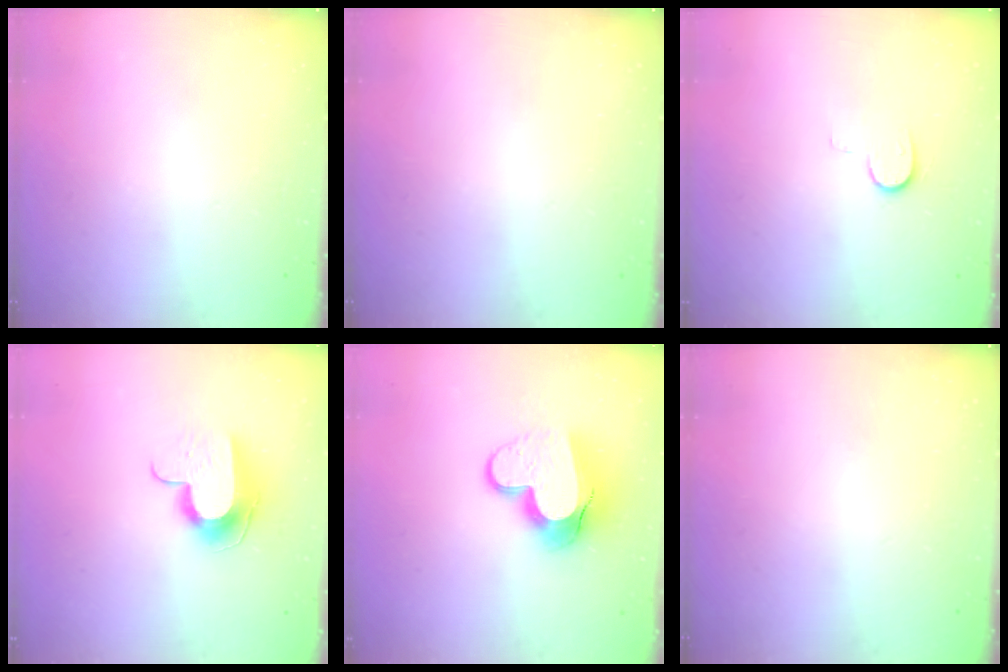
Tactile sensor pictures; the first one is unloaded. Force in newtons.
{"total": 0.0}
{"total": 6.2, "press": 6.2, "slide": 0.6}
{"total": 10.2, "press": 10.2, "slide": 0.6}
{"total": 14.1, "press": 14.1, "slide": 1.1}
{"total": 0.0}